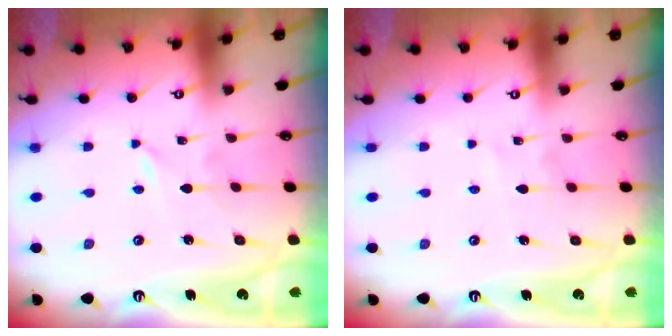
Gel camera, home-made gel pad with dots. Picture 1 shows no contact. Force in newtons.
{"total": 2.6, "press": 2.6, "slide": 0.3}